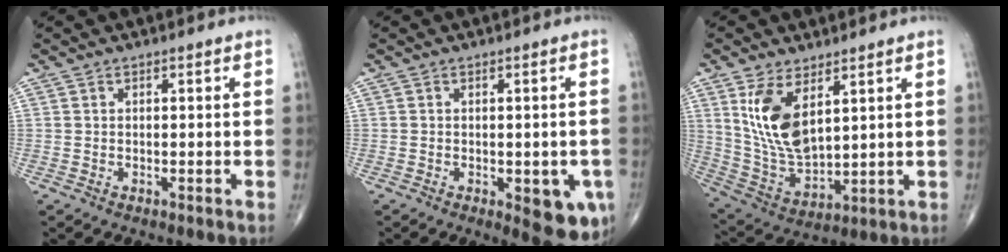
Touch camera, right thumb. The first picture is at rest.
{"total": 8.8, "force": [-2.8, 3.6, 7.5], "torque": [-0.064, -0.005, -0.027]}
{"total": 12.8, "force": [5.1, 6.3, 10.0], "torque": [-0.185, -0.026, 0.118]}